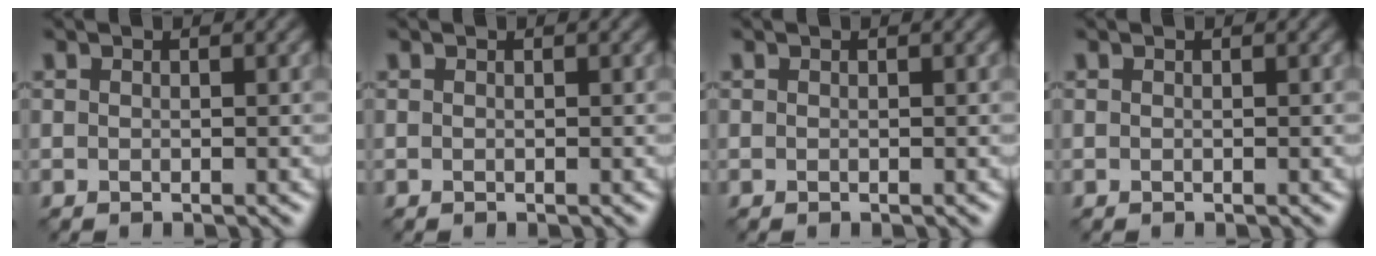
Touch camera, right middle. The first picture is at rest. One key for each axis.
{"total": 0.0}
{"total": 0.0}
{"total": 0.0}